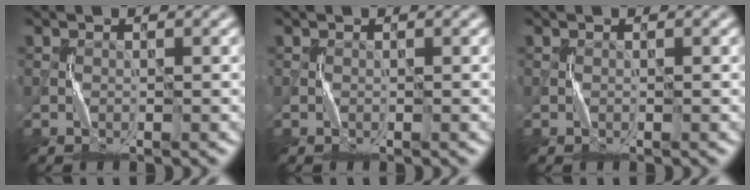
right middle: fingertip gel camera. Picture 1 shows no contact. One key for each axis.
{"total": 0.0}
{"total": 0.0}